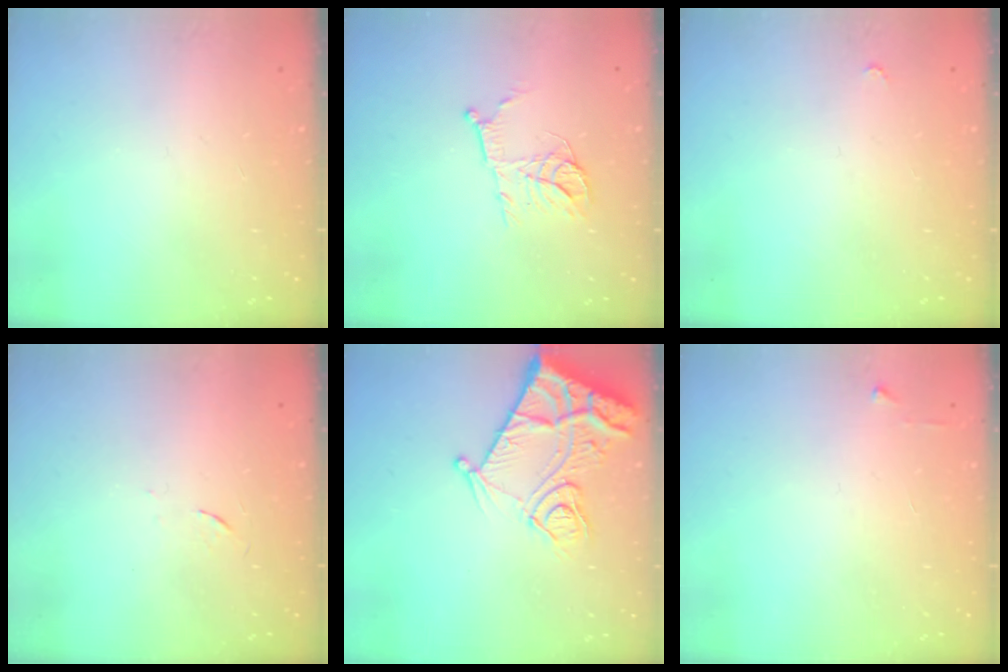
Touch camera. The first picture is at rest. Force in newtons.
{"total": 10.4, "press": 10.4, "slide": 0.6}
{"total": 2.8, "press": 2.8, "slide": 0.4}
{"total": 3.7, "press": 3.4, "slide": 1.3}
{"total": 13.7, "press": 13.7, "slide": 1.4}
{"total": 3.2, "press": 3.1, "slide": 0.4}